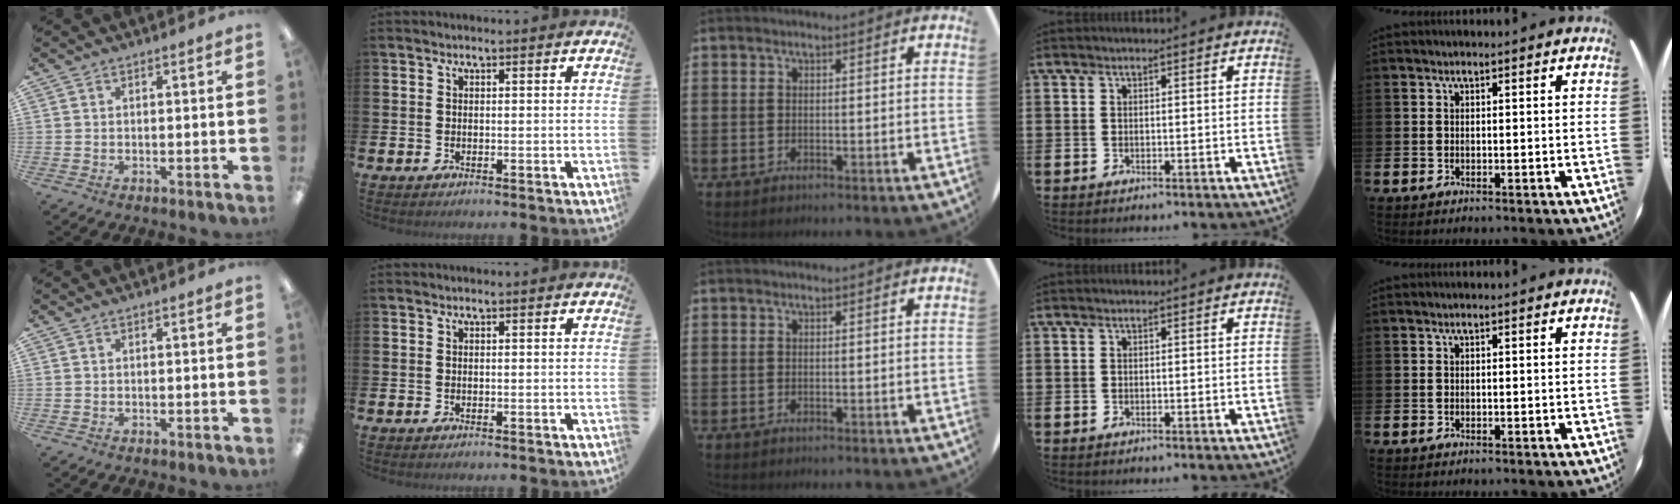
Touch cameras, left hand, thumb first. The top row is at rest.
{}